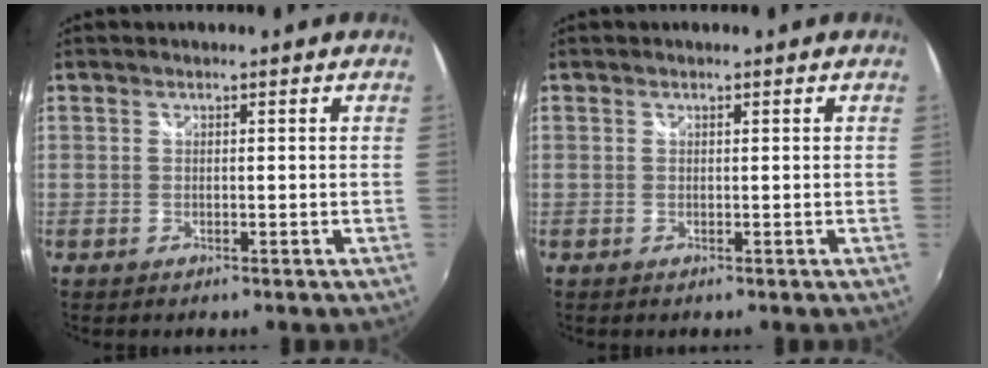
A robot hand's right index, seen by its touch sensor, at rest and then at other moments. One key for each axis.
{"total": 0.0}